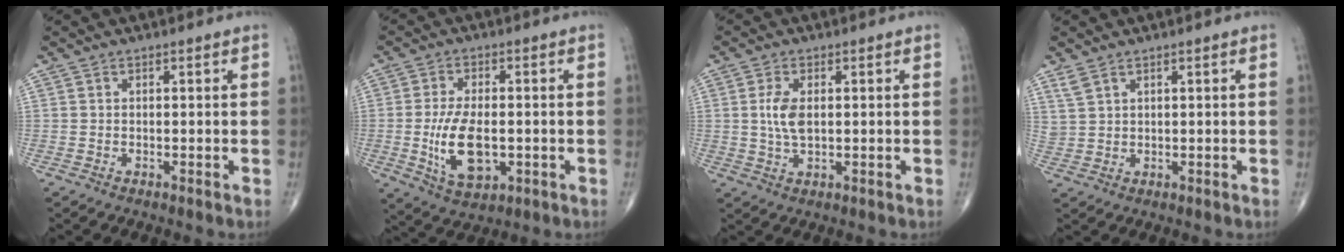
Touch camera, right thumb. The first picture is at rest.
{"total": 10.6, "force": [-1.7, 5.3, 9.0], "torque": [-0.162, -0.006, -0.023]}
{"total": 4.8, "force": [0.6, 2.4, 4.1], "torque": [-0.090, -0.003, 0.014]}
{"total": 2.7, "force": [2.1, 1.2, 1.3], "torque": [-0.027, -0.005, 0.052]}